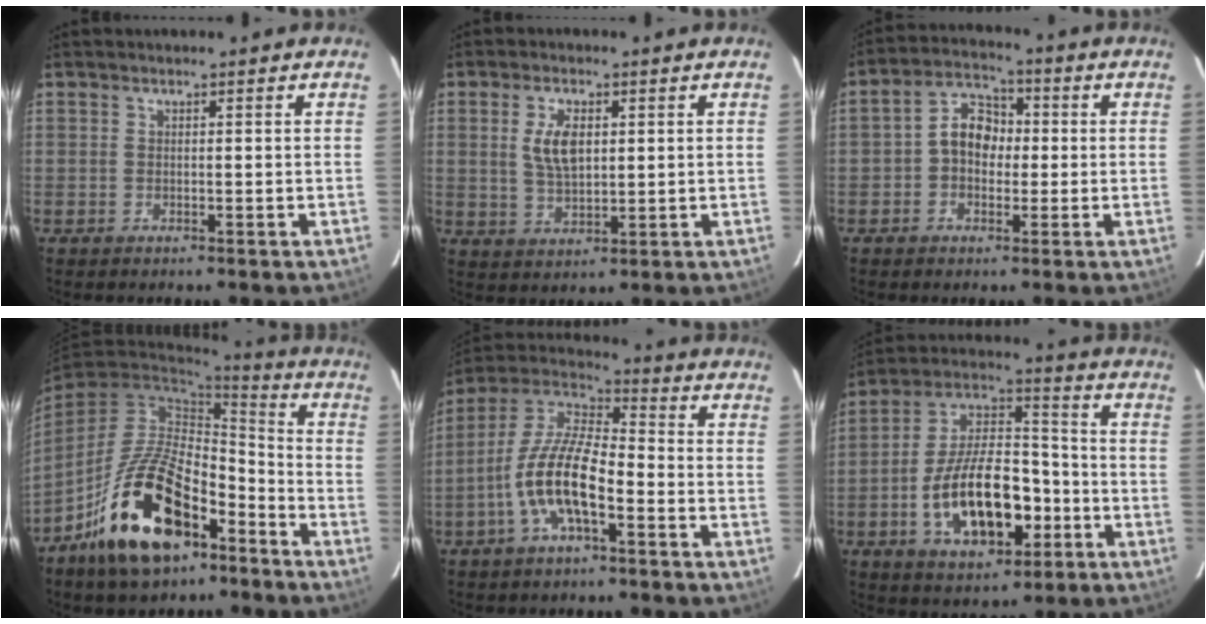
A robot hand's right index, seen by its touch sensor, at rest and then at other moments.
{"total": 6.3, "force": [1.4, 3.3, 5.3], "torque": [-0.100, 0.003, 0.031]}
{"total": 6.7, "force": [-0.5, 5.2, 4.2], "torque": [-0.080, 0.029, -0.013]}
{"total": 19.3, "force": [-11.2, 9.2, 12.8], "torque": [-0.241, 0.011, -0.185]}
{"total": 13.1, "force": [-5.1, 4.4, 11.2], "torque": [-0.230, 0.002, -0.101]}
{"total": 18.6, "force": [-6.1, 9.4, 14.8], "torque": [-0.283, 0.015, -0.090]}